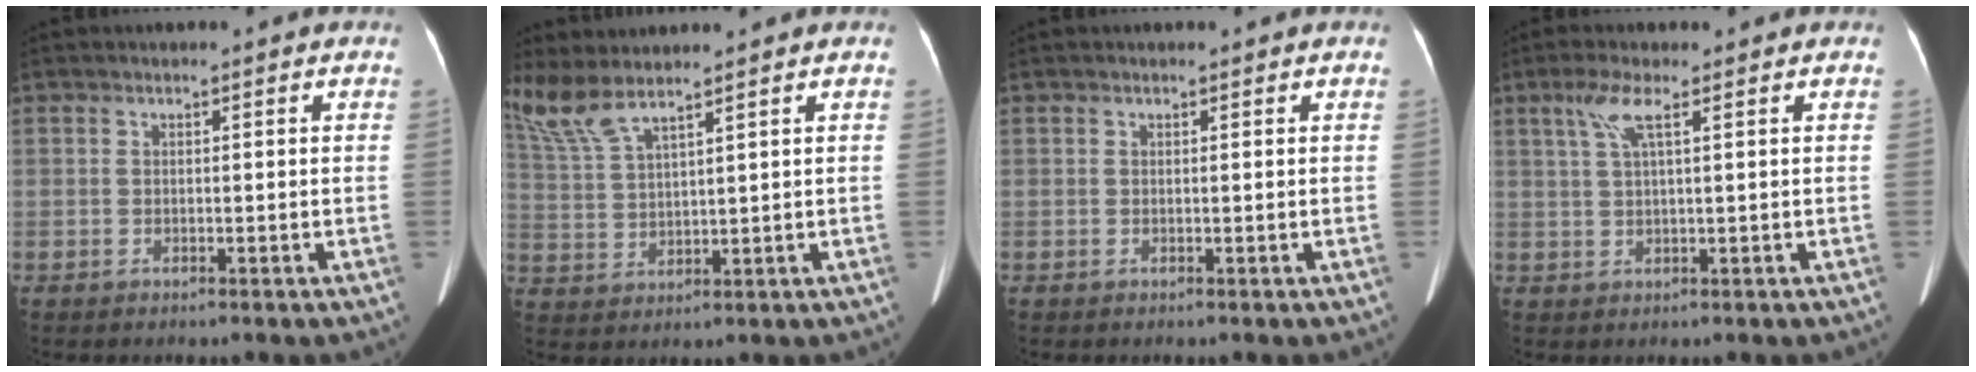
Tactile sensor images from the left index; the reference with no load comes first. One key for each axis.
{"total": 7.5, "fx": 6.3, "fy": 0.4, "fz": 3.9, "tx": -0.103, "ty": 0.005, "tz": 0.140}
{"total": 0.6, "fx": 0.6, "fy": 0.0, "fz": 0.2, "tx": -0.007, "ty": -0.005, "tz": 0.007}
{"total": 3.4, "fx": 1.5, "fy": 0.0, "fz": 3.1, "tx": -0.068, "ty": 0.003, "tz": 0.038}